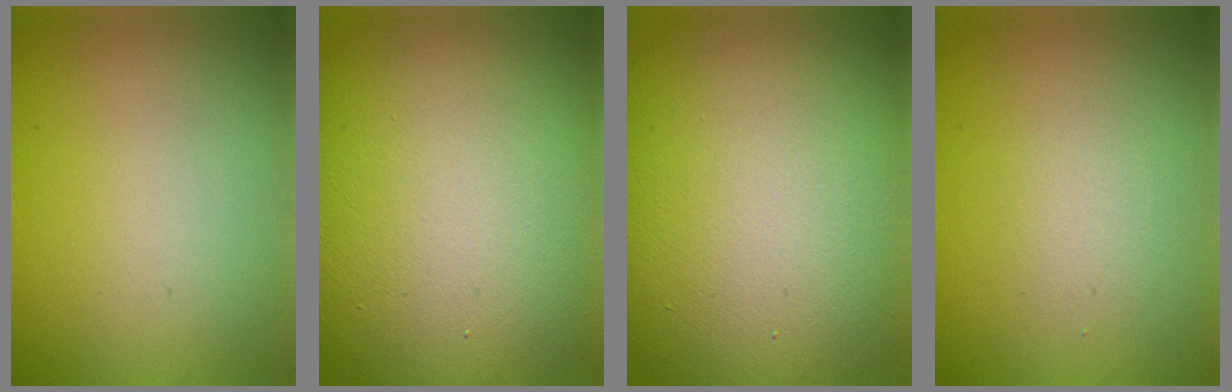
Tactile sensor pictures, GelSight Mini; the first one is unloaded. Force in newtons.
{"total": 17.1, "press": 17.1, "slide": 1.1}
{"total": 16.8, "press": 16.8, "slide": 0.8}
{"total": 1.6, "press": 1.6, "slide": 0.1}